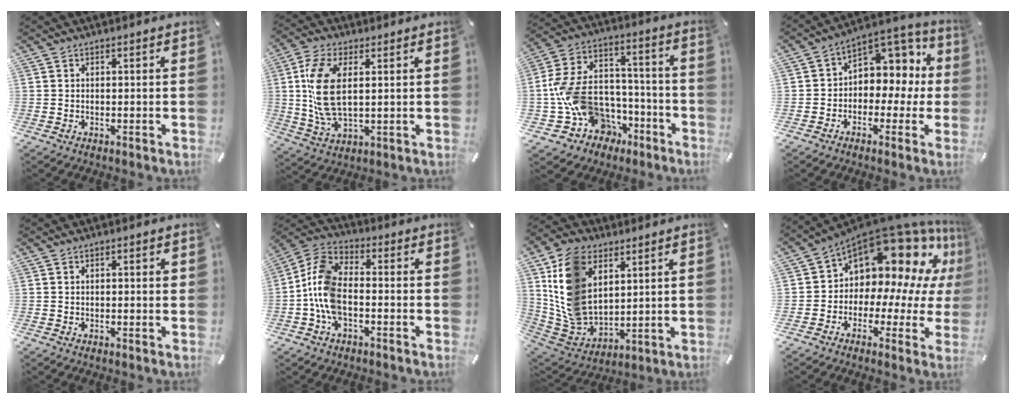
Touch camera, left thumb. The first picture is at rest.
{"total": 11.7, "force": [2.1, 6.2, 9.8], "torque": [-0.216, -0.008, 0.037]}
{"total": 16.9, "force": [-4.4, 13.7, 8.9], "torque": [-0.174, 0.011, -0.063]}
{"total": 7.8, "force": [1.4, 6.9, 3.4], "torque": [-0.046, -0.015, 0.028]}
{"total": 0.8, "force": [0.1, 0.3, 0.7], "torque": [-0.012, 0.003, 0.001]}
{"total": 10.3, "force": [-3.4, 6.2, 7.5], "torque": [-0.175, 0.006, -0.064]}
{"total": 15.7, "force": [5.9, 11.6, 8.8], "torque": [-0.201, -0.019, 0.118]}
{"total": 15.6, "force": [9.9, 9.0, 8.0], "torque": [-0.119, -0.097, 0.168]}